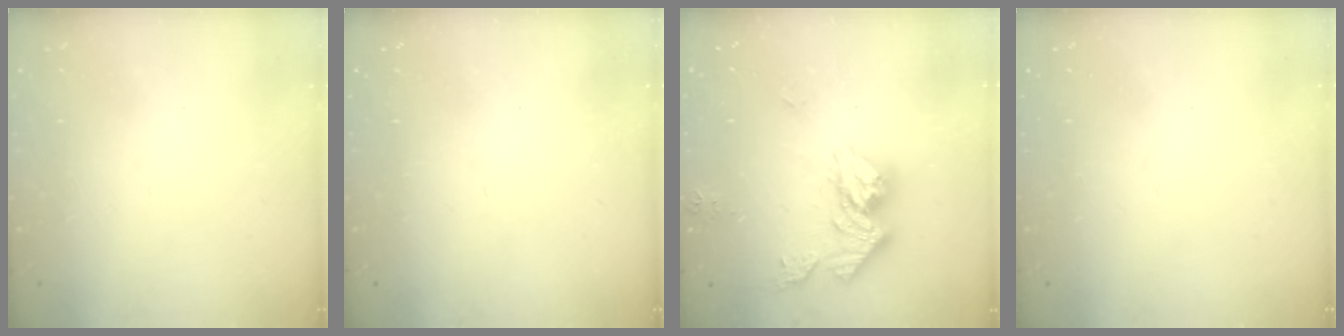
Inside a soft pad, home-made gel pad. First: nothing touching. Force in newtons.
{"total": 0.0}
{"total": 14.8, "press": 14.7, "slide": 1.6}
{"total": 0.0}